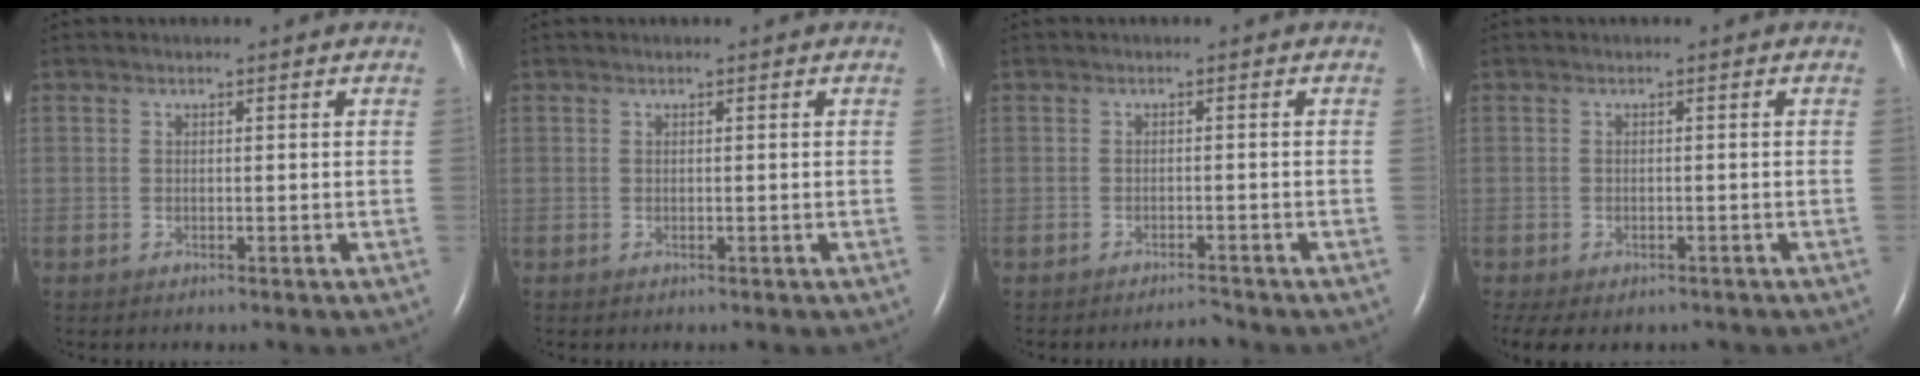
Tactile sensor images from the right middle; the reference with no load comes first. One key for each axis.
{"total": 0.0}
{"total": 1.5, "fx": -1.5, "fy": 0.0, "fz": 0.2, "tx": -0.006, "ty": -0.006, "tz": -0.021}
{"total": 6.8, "fx": -4.7, "fy": 3.7, "fz": 3.2, "tx": -0.065, "ty": -0.004, "tz": -0.062}